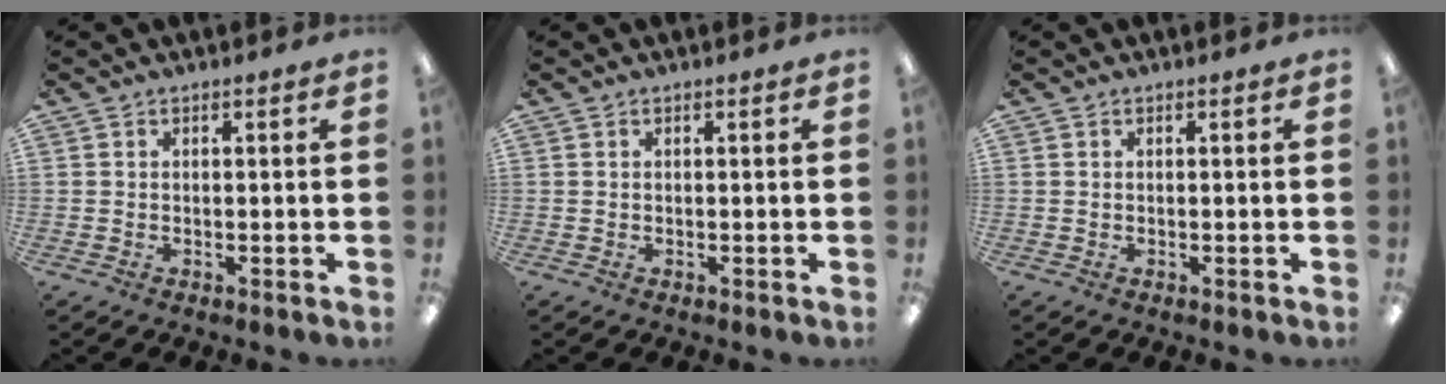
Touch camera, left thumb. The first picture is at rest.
{"total": 0.0}
{"total": 0.0}